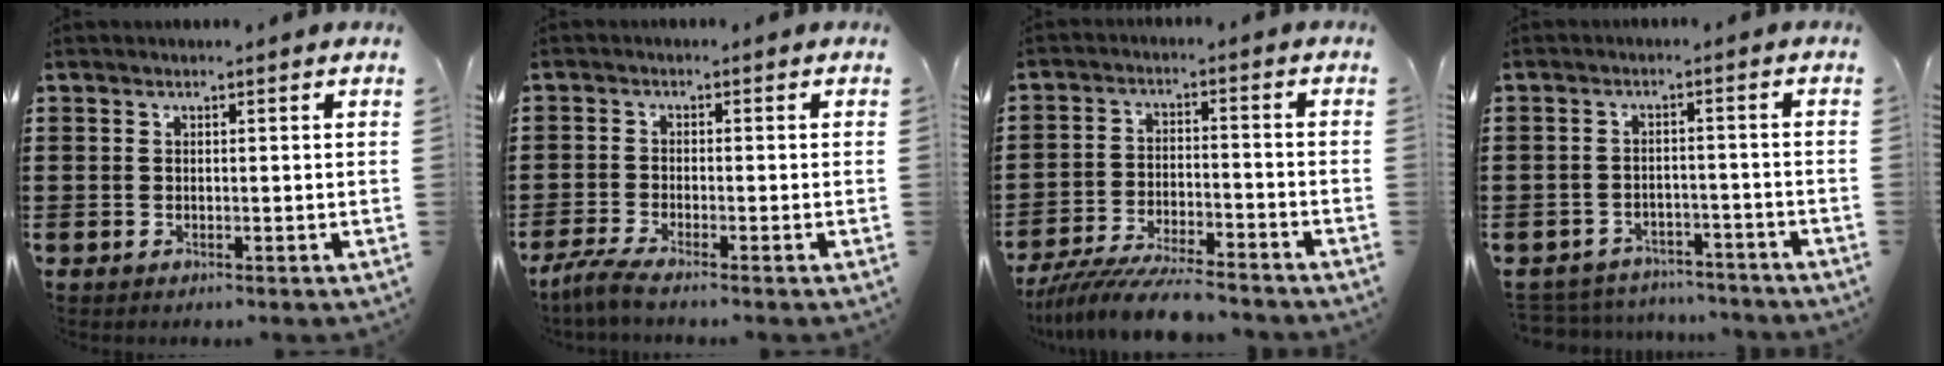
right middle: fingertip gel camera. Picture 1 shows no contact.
{"total": 2.9, "force": [-2.4, -0.2, 1.6], "torque": [-0.041, -0.009, -0.050]}
{"total": 8.0, "force": [-7.5, 0.6, 2.7], "torque": [-0.049, 0.005, -0.144]}
{"total": 3.5, "force": [-3.5, 0.6, -0.1], "torque": [-0.005, 0.003, -0.076]}